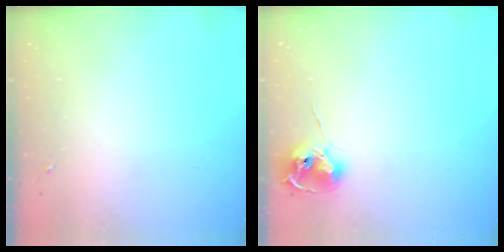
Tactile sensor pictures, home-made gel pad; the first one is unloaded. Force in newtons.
{"total": 9.1, "press": 9.1, "slide": 0.6}